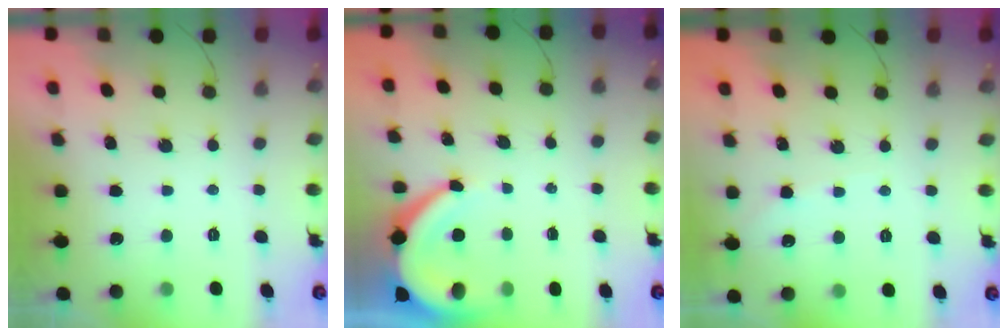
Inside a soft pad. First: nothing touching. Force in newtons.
{"total": 7.3, "press": 7.3, "slide": 0.5}
{"total": 2.7, "press": 2.7, "slide": 0.4}